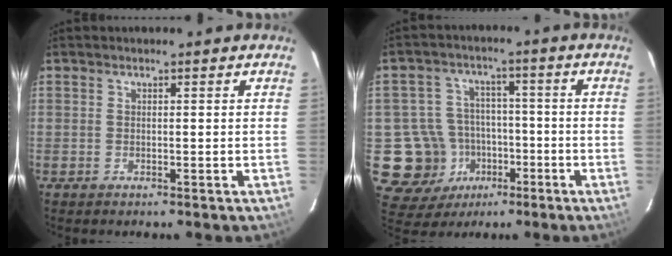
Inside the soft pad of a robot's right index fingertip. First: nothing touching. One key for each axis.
{"total": 12.1, "fx": -4.1, "fy": 11.0, "fz": 2.7, "tx": -0.082, "ty": 0.027, "tz": -0.048}